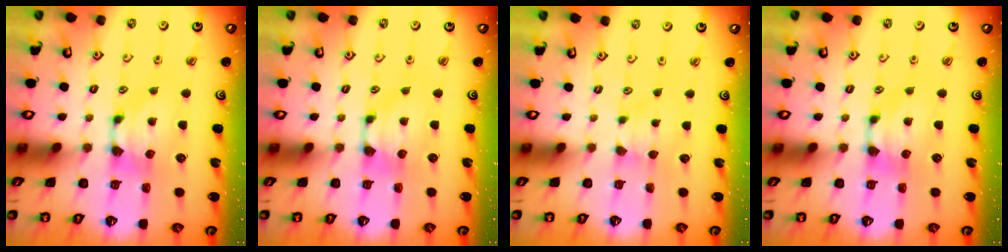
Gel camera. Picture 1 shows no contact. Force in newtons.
{"total": 0.0}
{"total": 2.5, "press": 2.5, "slide": 0.5}
{"total": 0.0}